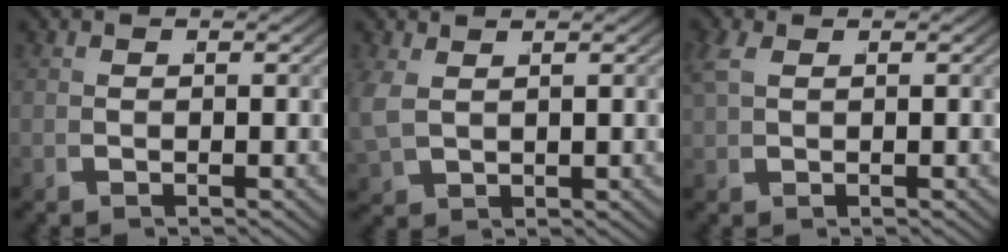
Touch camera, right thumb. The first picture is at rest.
{"total": 2.5, "force": [1.2, 1.7, 1.3], "torque": [-0.040, -0.002, 0.031]}
{"total": 1.2, "force": [0.7, 0.5, 0.8], "torque": [-0.029, 0.001, 0.017]}